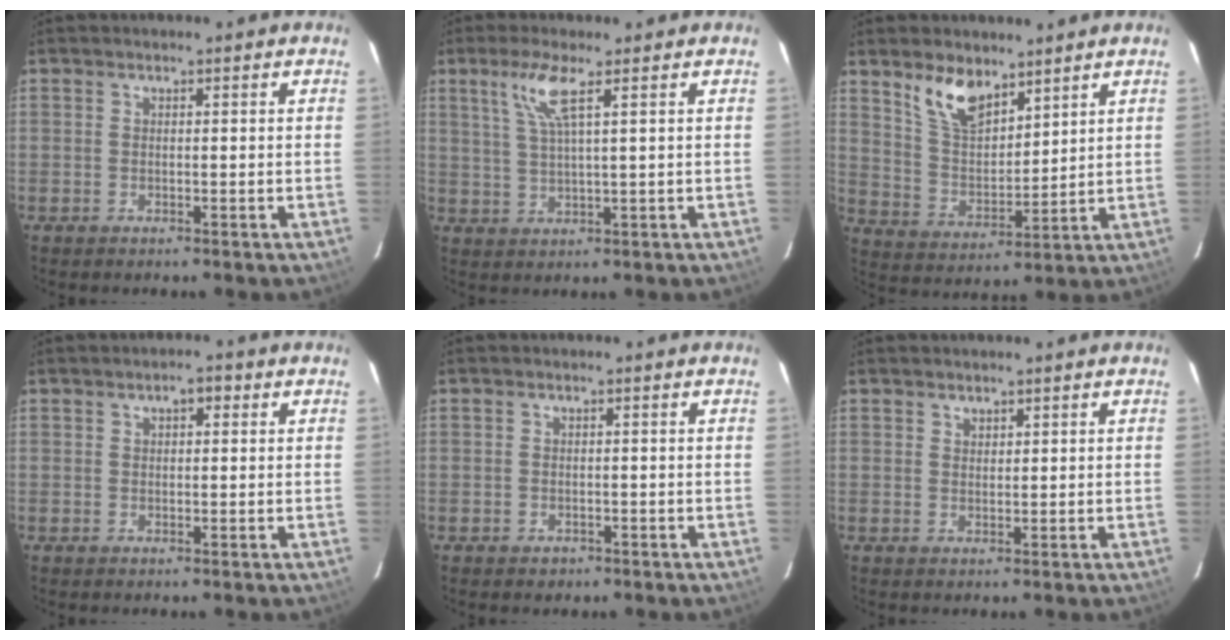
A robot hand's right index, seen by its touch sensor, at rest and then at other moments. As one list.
[{"total": 5.6, "force": [2.8, 0.1, 4.8], "torque": [-0.100, 0.002, 0.061]}, {"total": 9.5, "force": [6.6, 4.3, 5.3], "torque": [-0.097, 0.008, 0.135]}, {"total": 2.3, "force": [0.9, 1.3, 1.7], "torque": [-0.024, 0.011, 0.012]}, {"total": 1.7, "force": [-0.9, 1.4, 0.4], "torque": [-0.008, 0.000, -0.009]}, {"total": 1.2, "force": [1.0, 0.7, 0.1], "torque": [-0.001, 0.002, 0.017]}]